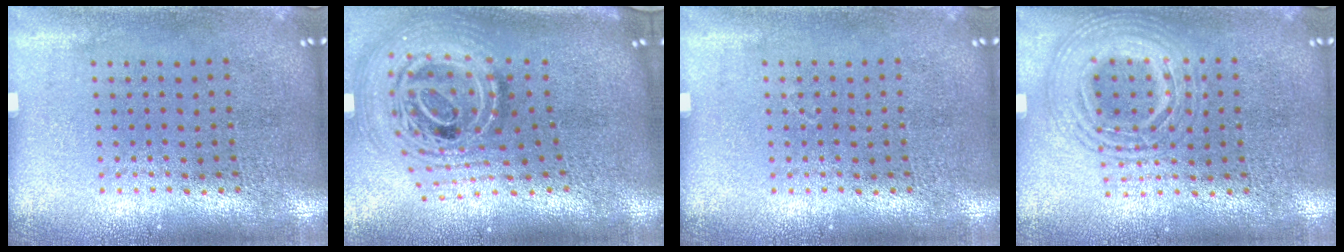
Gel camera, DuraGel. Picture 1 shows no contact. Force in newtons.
{"total": 2.7, "press": 1.9, "slide": 1.9}
{"total": 0.0}
{"total": 2.8, "press": 2.8, "slide": 0.3}